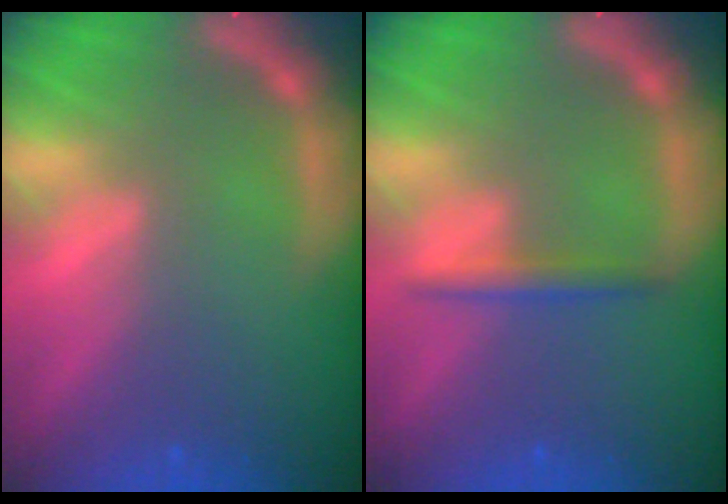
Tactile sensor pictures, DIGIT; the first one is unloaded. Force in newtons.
{"total": 1.9}